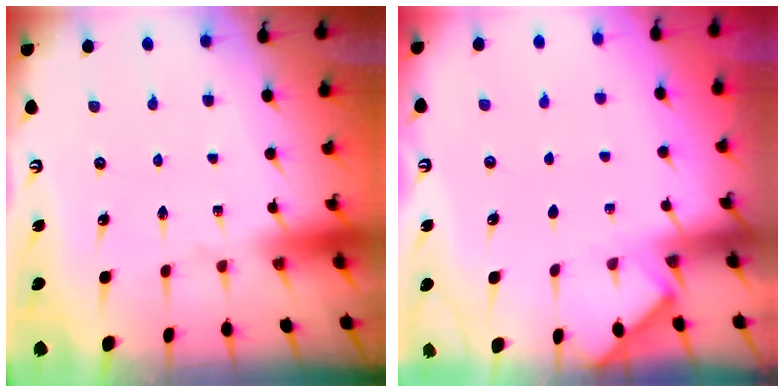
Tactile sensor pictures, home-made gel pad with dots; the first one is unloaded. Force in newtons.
{"total": 3.0, "press": 3.0, "slide": 0.4}